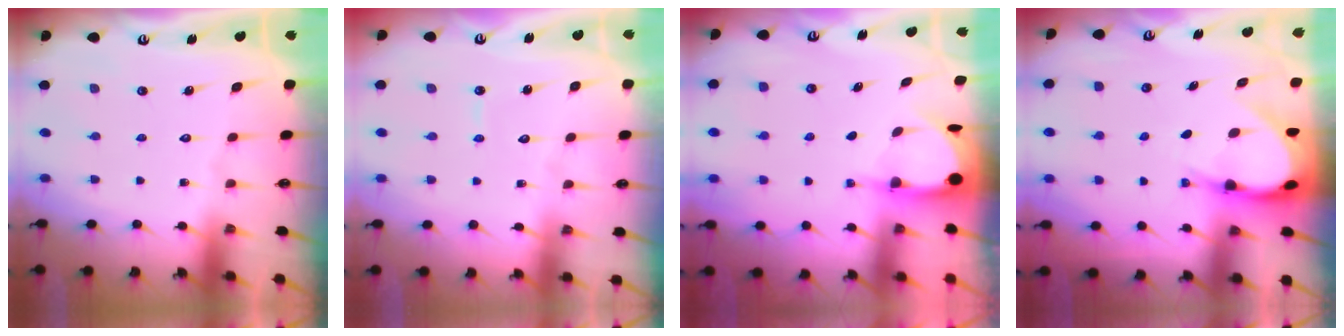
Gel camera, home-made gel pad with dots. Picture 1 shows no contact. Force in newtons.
{"total": 3.8, "press": 3.8, "slide": 0.3}
{"total": 4.0, "press": 4.0, "slide": 0.3}
{"total": 6.3, "press": 6.3, "slide": 0.5}